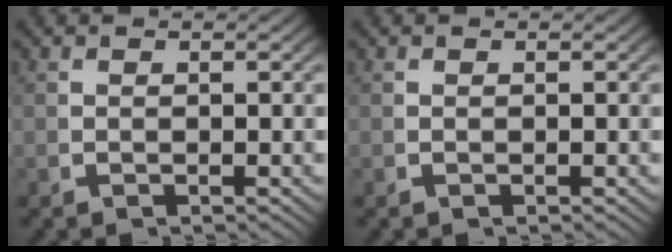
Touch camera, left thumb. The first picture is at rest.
{"total": 0.0}